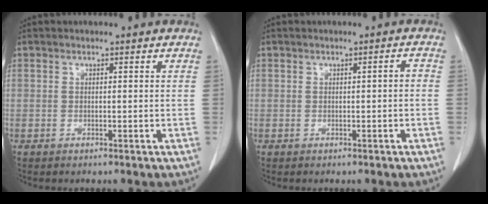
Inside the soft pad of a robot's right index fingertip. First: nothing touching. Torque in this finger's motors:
{"motor_torque": [0.16, -0.25, 0.06, 0.03]}